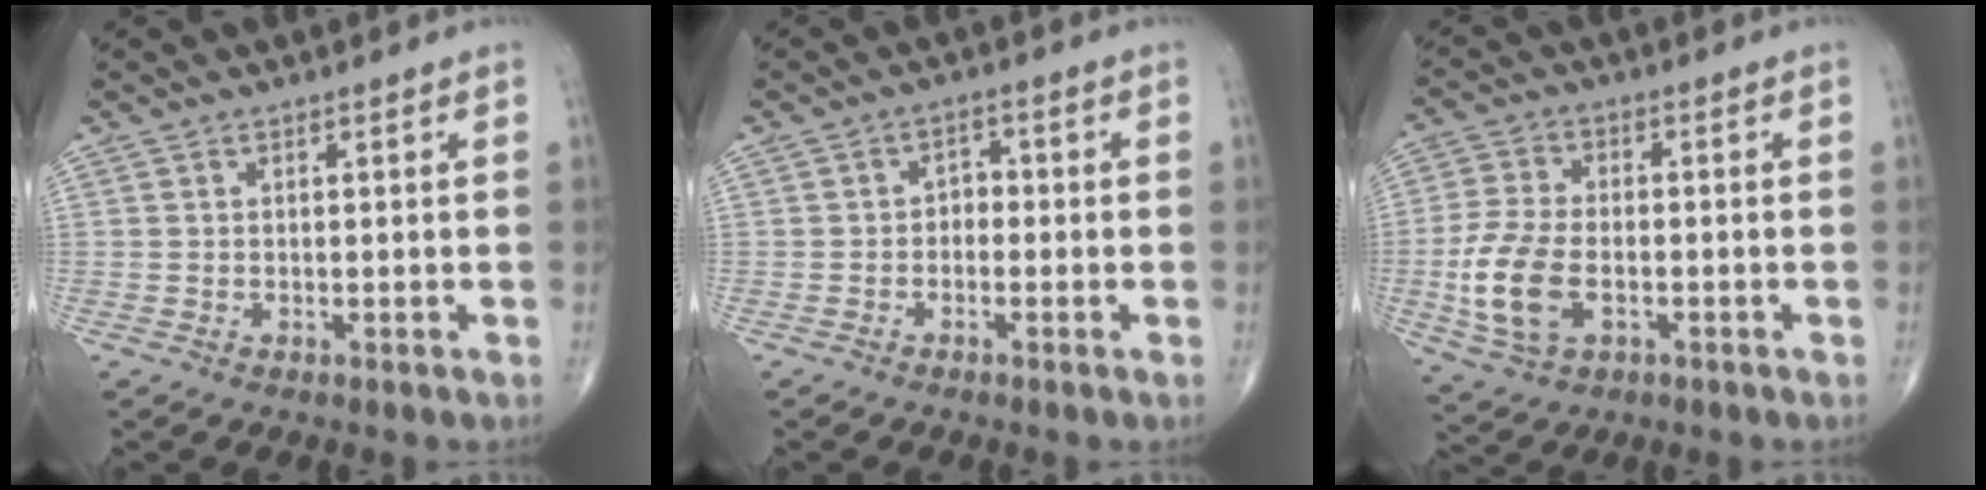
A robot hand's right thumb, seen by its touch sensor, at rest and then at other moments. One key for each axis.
{"total": 2.6, "fx": -0.9, "fy": 1.9, "fz": 1.4, "tx": -0.006, "ty": 0.017, "tz": -0.024}
{"total": 11.4, "fx": -2.7, "fy": 6.7, "fz": 8.8, "tx": -0.189, "ty": 0.007, "tz": -0.049}